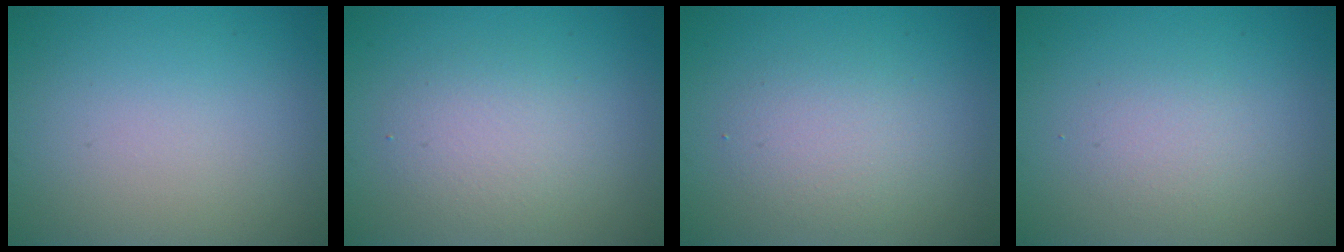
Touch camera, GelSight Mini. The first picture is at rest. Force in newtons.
{"total": 2.9, "press": 2.9, "slide": 0.2}
{"total": 2.6, "press": 2.6, "slide": 0.2}
{"total": 1.6, "press": 1.6, "slide": 0.1}